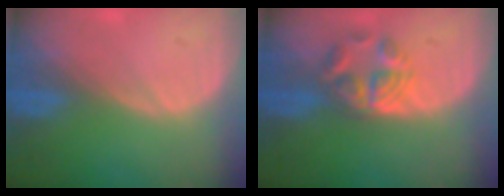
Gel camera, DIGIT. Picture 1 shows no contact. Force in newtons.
{"total": 5.9, "press": 4.8, "slide": 3.5}